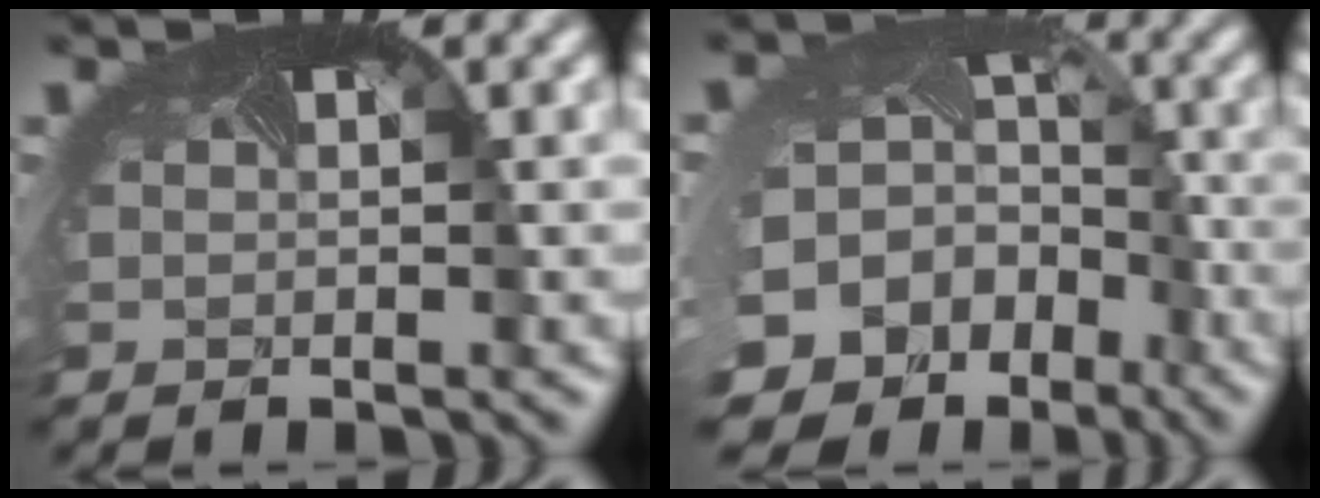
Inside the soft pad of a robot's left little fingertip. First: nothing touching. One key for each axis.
{"total": 19.0, "fx": -8.5, "fy": 15.3, "fz": 7.4, "tx": -0.172, "ty": -0.065, "tz": -0.118}